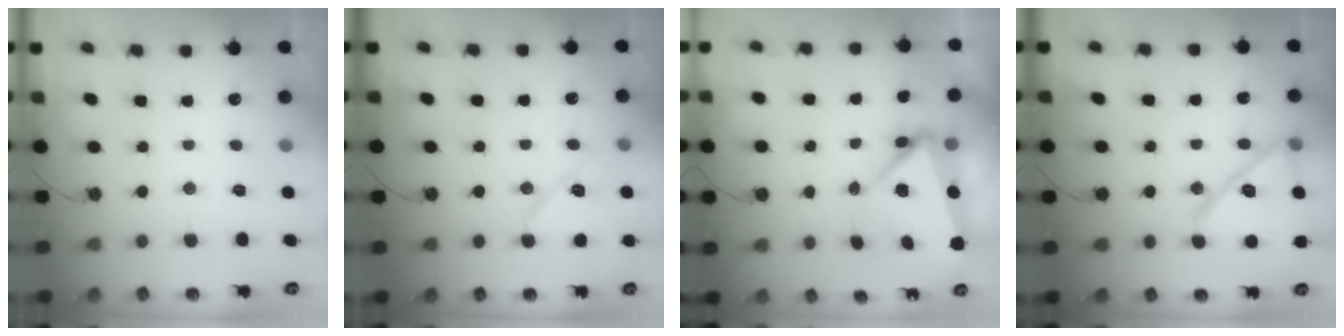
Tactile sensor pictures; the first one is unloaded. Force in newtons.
{"total": 8.9, "press": 8.9, "slide": 0.9}
{"total": 5.1, "press": 4.9, "slide": 1.6}
{"total": 16.1, "press": 16.0, "slide": 2.4}